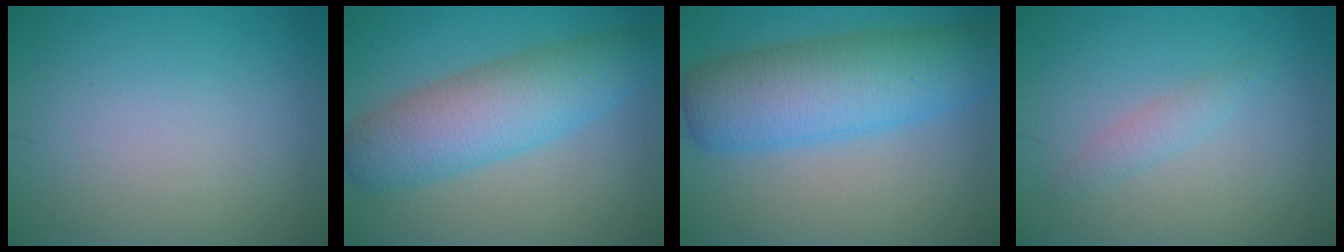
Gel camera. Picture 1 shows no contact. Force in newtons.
{"total": 7.2, "press": 7.2, "slide": 0.3}
{"total": 8.9, "press": 8.9, "slide": 0.2}
{"total": 1.3, "press": 1.3, "slide": 0.0}